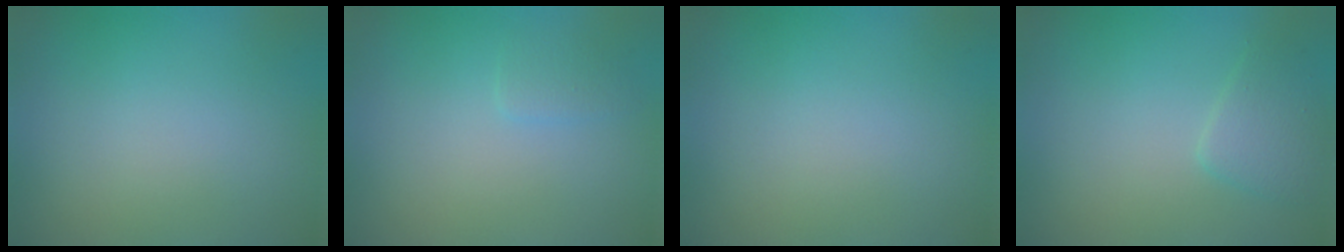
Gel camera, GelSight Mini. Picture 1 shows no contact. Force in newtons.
{"total": 1.0, "press": 1.0, "slide": 0.0}
{"total": 0.0}
{"total": 1.9, "press": 1.9, "slide": 0.1}